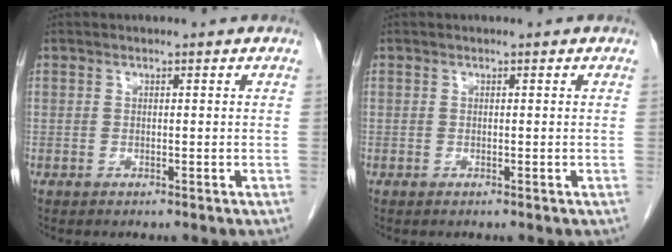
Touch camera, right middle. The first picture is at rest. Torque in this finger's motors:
{"motor_torque": [-0.27, -0.01, 0.03, 0.01]}